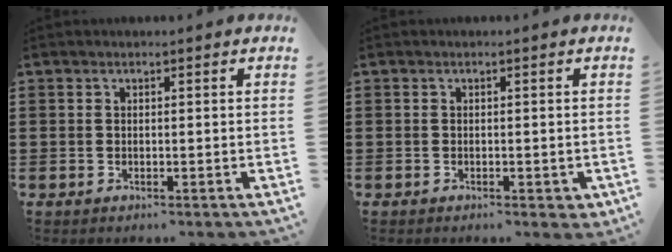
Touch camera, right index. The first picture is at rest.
{"total": 0.9, "force": [-0.4, 0.5, 0.6], "torque": [-0.012, 0.002, -0.008]}